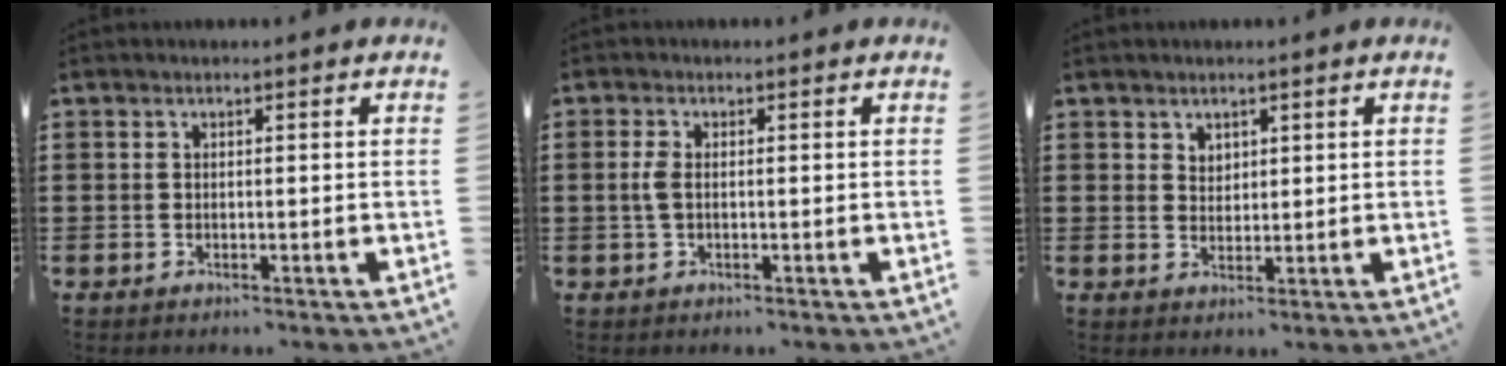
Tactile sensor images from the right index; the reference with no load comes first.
{"total": 2.6, "force": [-0.1, 1.1, 2.3], "torque": [-0.060, -0.003, -0.008]}
{"total": 2.0, "force": [1.5, 1.3, 0.2], "torque": [-0.008, 0.006, 0.030]}